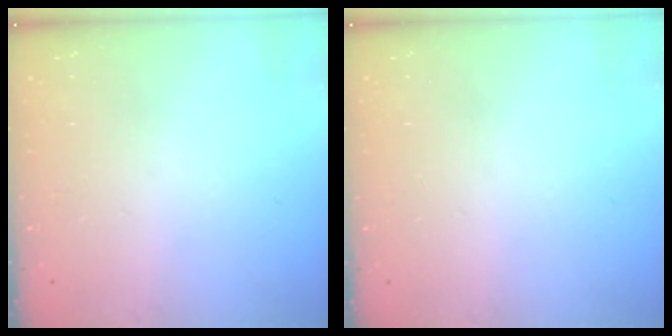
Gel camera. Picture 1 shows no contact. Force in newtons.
{"total": 0.0}